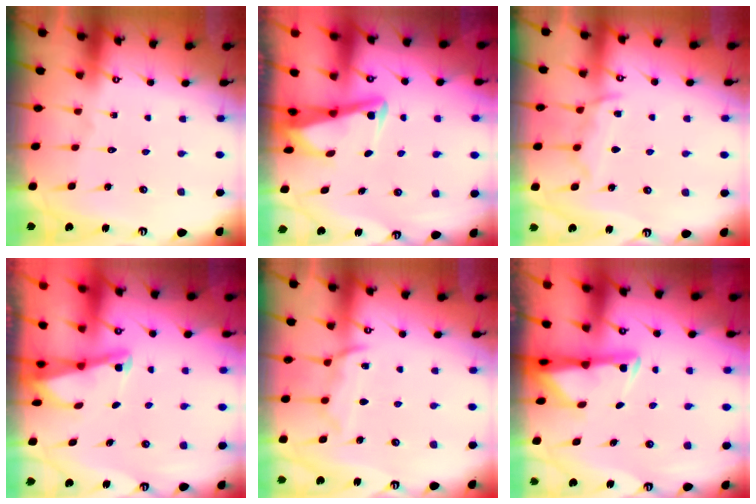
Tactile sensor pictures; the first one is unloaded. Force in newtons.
{"total": 3.8, "press": 3.7, "slide": 1.1}
{"total": 9.0, "press": 9.0, "slide": 1.1}
{"total": 2.0, "press": 2.0, "slide": 0.4}
{"total": 10.7, "press": 10.7, "slide": 0.9}
{"total": 3.0, "press": 3.0, "slide": 0.6}